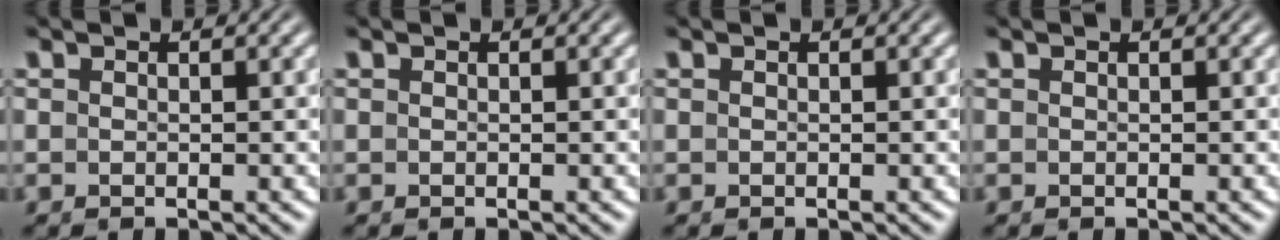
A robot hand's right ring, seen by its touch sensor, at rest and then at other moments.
{"total": 0.0}
{"total": 1.5, "force": [-0.3, -1.4, -0.5], "torque": [0.017, -0.010, 0.006]}
{"total": 0.0}